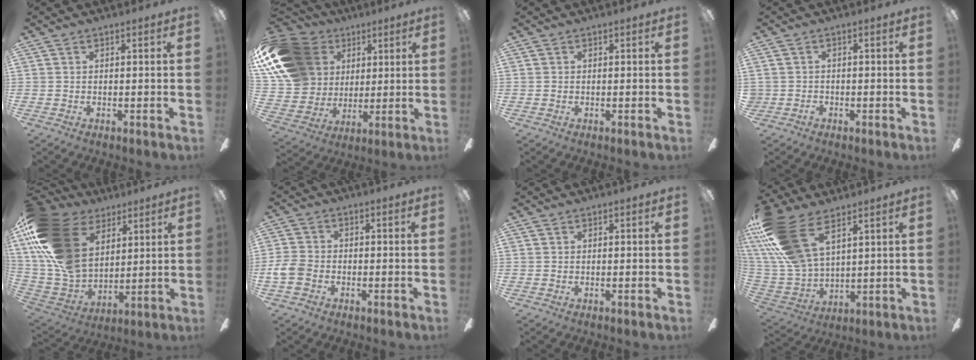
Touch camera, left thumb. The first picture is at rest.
{"total": 20.8, "force": [7.9, 16.5, 10.0], "torque": [-0.209, -0.022, 0.161]}
{"total": 0.0}
{"total": 1.6, "force": [-1.0, 1.3, 0.1], "torque": [-0.001, 0.002, -0.021]}
{"total": 22.0, "force": [8.6, 15.0, 13.6], "torque": [-0.311, -0.028, 0.161]}
{"total": 5.6, "force": [-2.3, 4.0, 3.2], "torque": [-0.075, 0.011, -0.042]}
{"total": 0.0}
{"total": 22.1, "force": [12.3, 11.1, 14.6], "torque": [-0.343, -0.054, 0.225]}